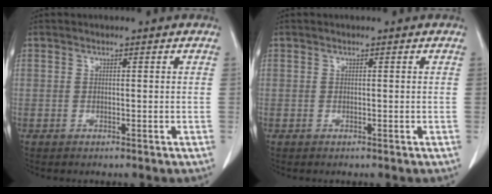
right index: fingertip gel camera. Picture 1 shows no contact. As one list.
[{"total": 0.0}]